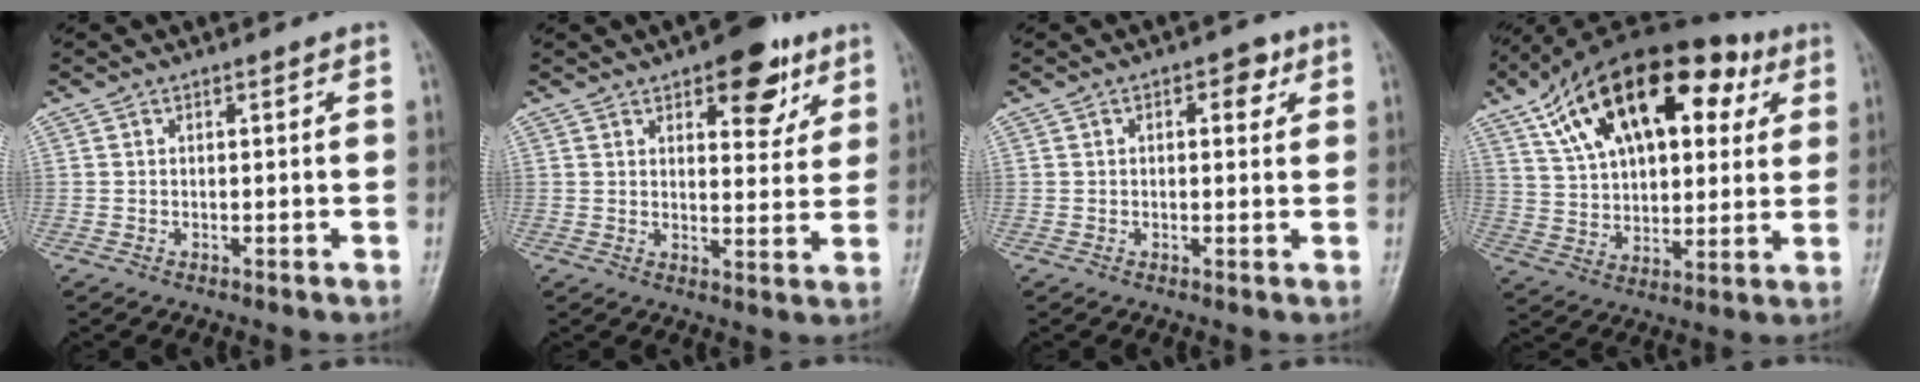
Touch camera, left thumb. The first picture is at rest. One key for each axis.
{"total": 10.2, "fx": 5.7, "fy": 5.0, "fz": 6.8, "tx": -0.048, "ty": -0.022, "tz": 0.073}
{"total": 3.4, "fx": 1.3, "fy": 2.0, "fz": 2.4, "tx": -0.008, "ty": 0.003, "tz": 0.011}
{"total": 25.7, "fx": 10.9, "fy": 14.4, "fz": 18.4, "tx": -0.271, "ty": 0.017, "tz": 0.178}